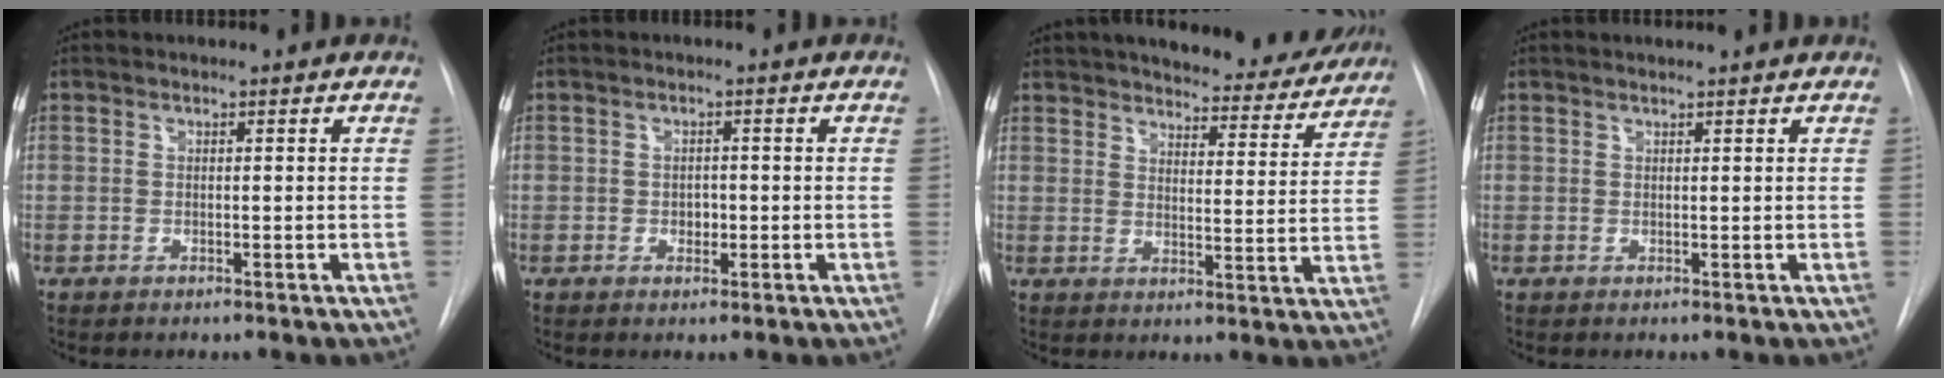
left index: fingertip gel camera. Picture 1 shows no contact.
{"total": 1.6, "force": [-0.3, 1.2, 1.1], "torque": [-0.015, 0.003, -0.003]}
{"total": 19.7, "force": [17.8, 4.7, 7.0], "torque": [-0.098, -0.019, 0.219]}
{"total": 3.1, "force": [2.8, -0.1, 1.3], "torque": [-0.017, 0.017, 0.035]}